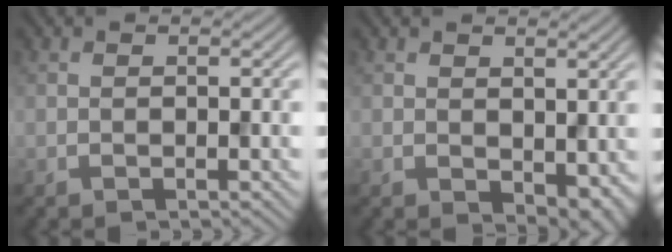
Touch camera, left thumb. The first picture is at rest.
{"total": 3.4, "force": [0.6, 2.2, 2.5], "torque": [-0.041, -0.012, 0.017]}